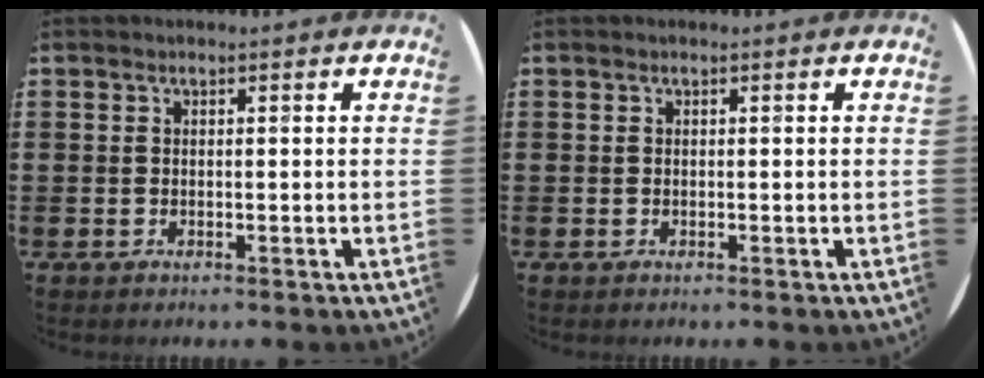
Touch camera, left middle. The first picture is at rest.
{"total": 0.0}